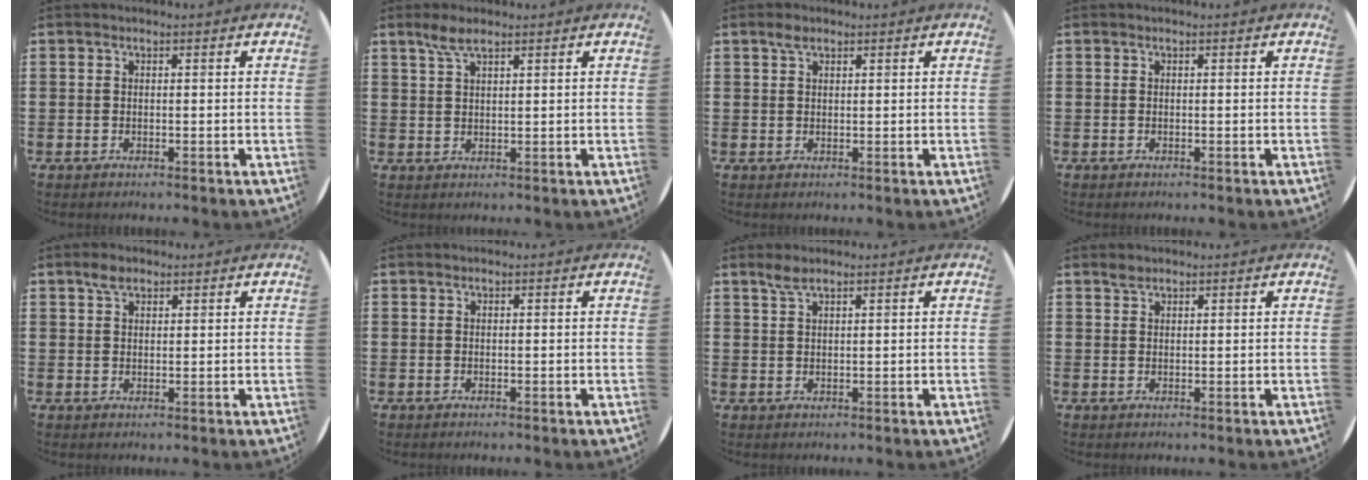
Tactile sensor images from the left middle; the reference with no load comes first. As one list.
[{"total": 3.2, "force": [2.3, 0.8, 2.1], "torque": [-0.044, 0.006, 0.040]}, {"total": 1.7, "force": [1.2, 0.9, 0.9], "torque": [-0.011, 0.003, 0.019]}, {"total": 0.0}, {"total": 2.5, "force": [1.8, 1.3, 1.1], "torque": [-0.016, 0.004, 0.031]}, {"total": 0.0}, {"total": 1.9, "force": [1.5, 0.3, 1.1], "torque": [-0.023, 0.004, 0.026]}, {"total": 1.1, "force": [1.0, 0.5, 0.2], "torque": [-0.005, 0.004, 0.019]}]